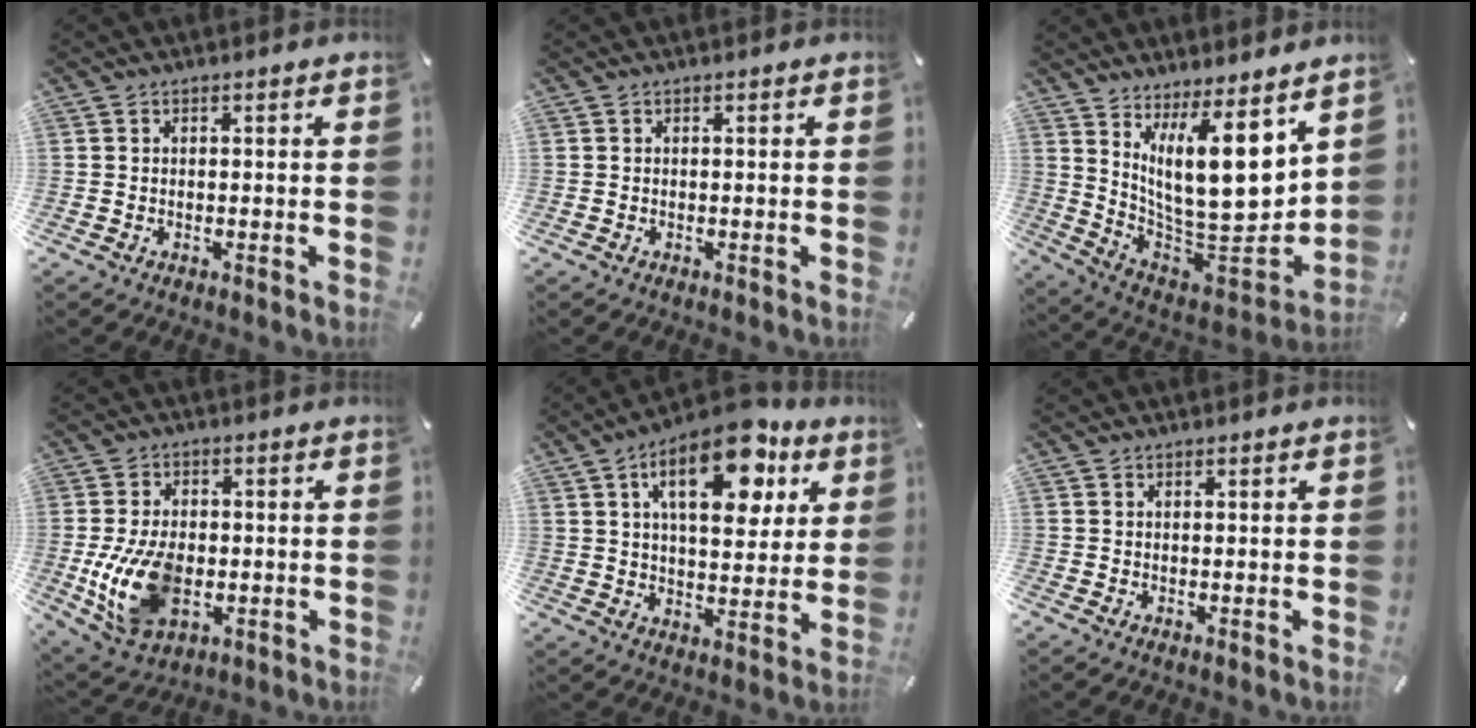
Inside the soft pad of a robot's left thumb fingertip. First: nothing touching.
{"total": 0.0}
{"total": 20.1, "force": [7.3, 9.0, 16.5], "torque": [-0.269, -0.073, 0.134]}
{"total": 13.8, "force": [-2.3, 9.3, 9.9], "torque": [-0.207, -0.004, -0.040]}
{"total": 17.9, "force": [9.3, 8.9, 12.5], "torque": [-0.179, -0.033, 0.151]}
{"total": 0.0}